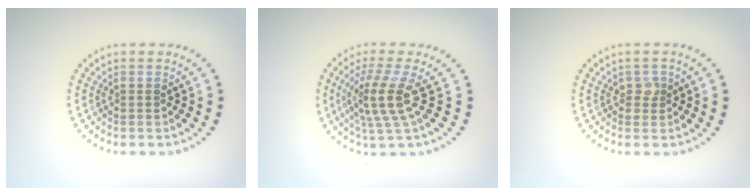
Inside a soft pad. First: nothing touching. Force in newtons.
{"total": 4.0, "press": 3.1, "slide": 2.5}
{"total": 1.2, "press": 1.1, "slide": 0.4}